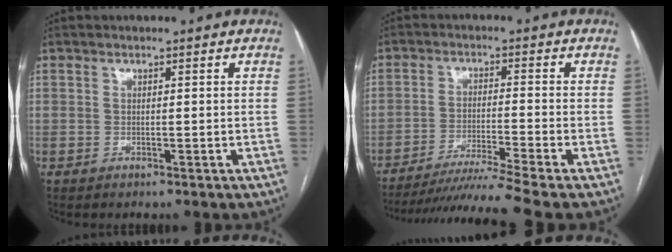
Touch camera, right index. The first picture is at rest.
{"total": 11.6, "force": [-9.9, -3.4, 5.1], "torque": [-0.072, -0.028, -0.162]}